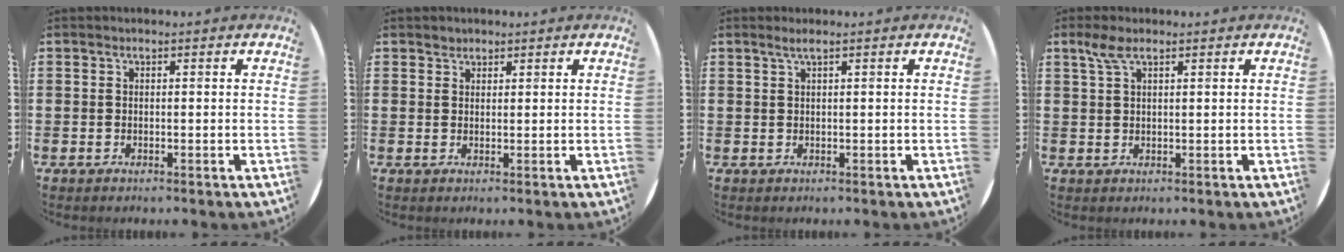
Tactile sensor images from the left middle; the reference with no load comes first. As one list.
[{"total": 1.1, "force": [1.0, 0.5, -0.1], "torque": [0.000, 0.001, 0.020]}, {"total": 1.1, "force": [0.5, -0.1, 1.0], "torque": [-0.018, 0.002, 0.009]}, {"total": 2.5, "force": [1.5, 0.7, 1.9], "torque": [-0.041, 0.006, 0.027]}]